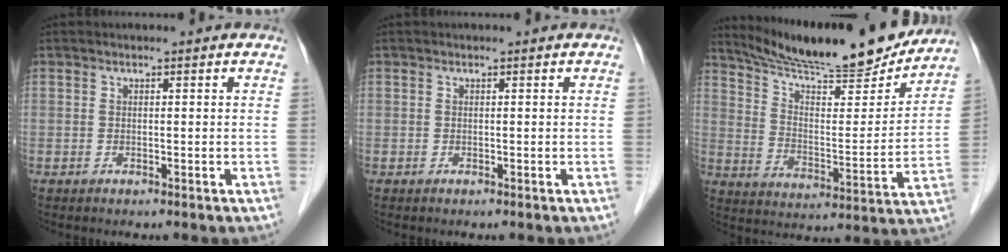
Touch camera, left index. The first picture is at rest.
{"total": 0.0}
{"total": 21.0, "force": [19.1, 2.1, 8.4], "torque": [-0.140, -0.026, 0.284]}